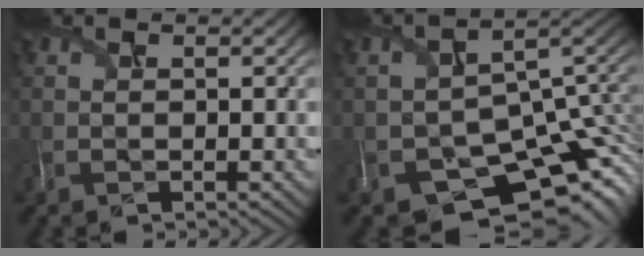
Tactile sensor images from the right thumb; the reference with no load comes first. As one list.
[{"total": 11.8, "force": [-6.0, 7.3, 7.0], "torque": [-0.111, -0.033, -0.069]}]